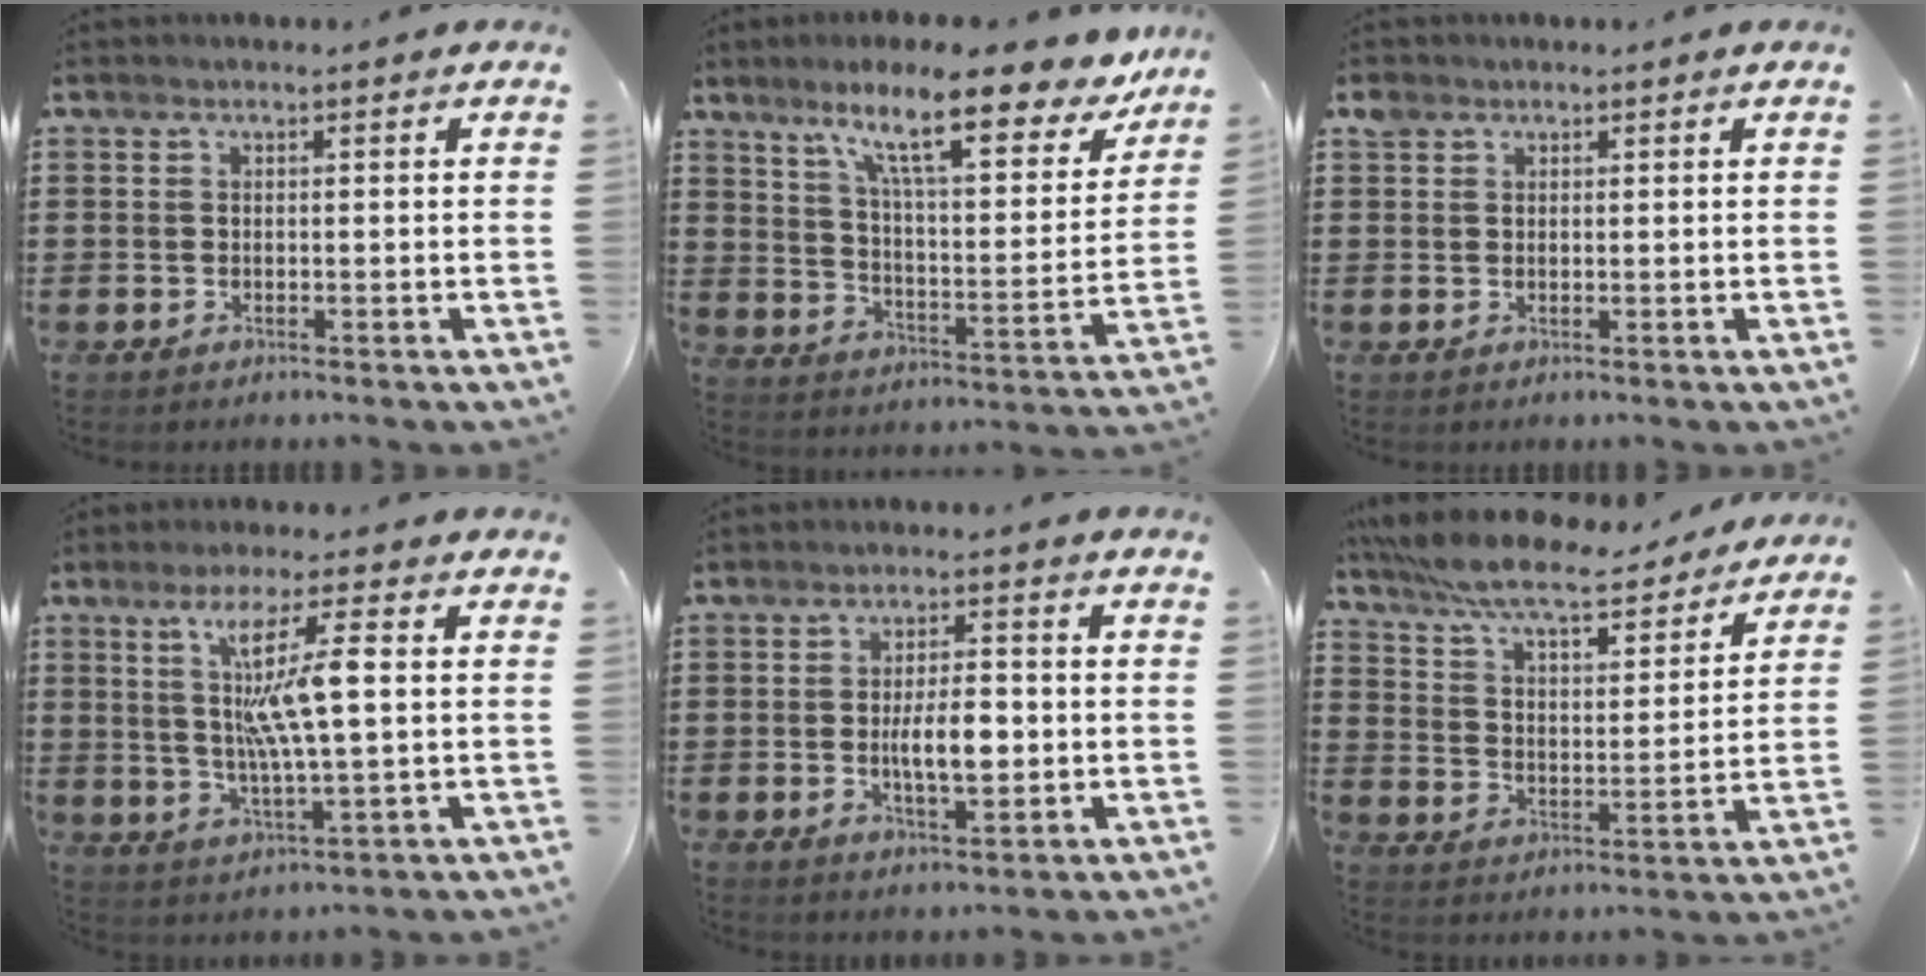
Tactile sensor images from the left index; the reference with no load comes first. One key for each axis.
{"total": 14.5, "fx": 10.5, "fy": 1.9, "fz": 9.8, "tx": -0.187, "ty": -0.050, "tz": 0.170}
{"total": 1.4, "fx": 0.9, "fy": 1.0, "fz": 0.5, "tx": -0.014, "ty": 0.006, "tz": 0.017}
{"total": 10.2, "fx": 2.4, "fy": 0.9, "fz": 9.8, "tx": -0.200, "ty": 0.004, "tz": 0.032}
{"total": 6.5, "fx": -0.6, "fy": 2.5, "fz": 6.0, "tx": -0.097, "ty": -0.002, "tz": -0.016}
{"total": 8.3, "fx": 7.5, "fy": 0.9, "fz": 3.6, "tx": -0.100, "ty": -0.041, "tz": 0.126}